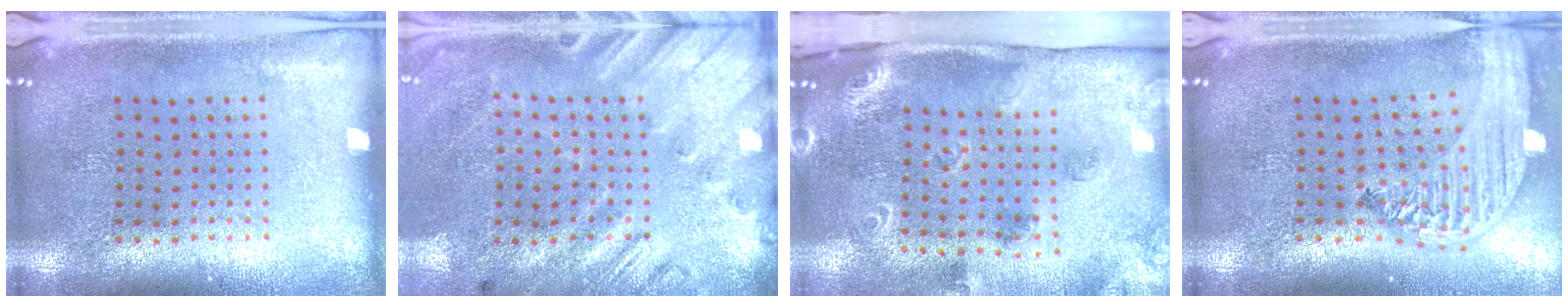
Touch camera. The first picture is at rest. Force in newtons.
{"total": 2.7, "press": 1.9, "slide": 1.9}
{"total": 1.9, "press": 1.8, "slide": 0.6}
{"total": 2.5, "press": 2.1, "slide": 1.4}